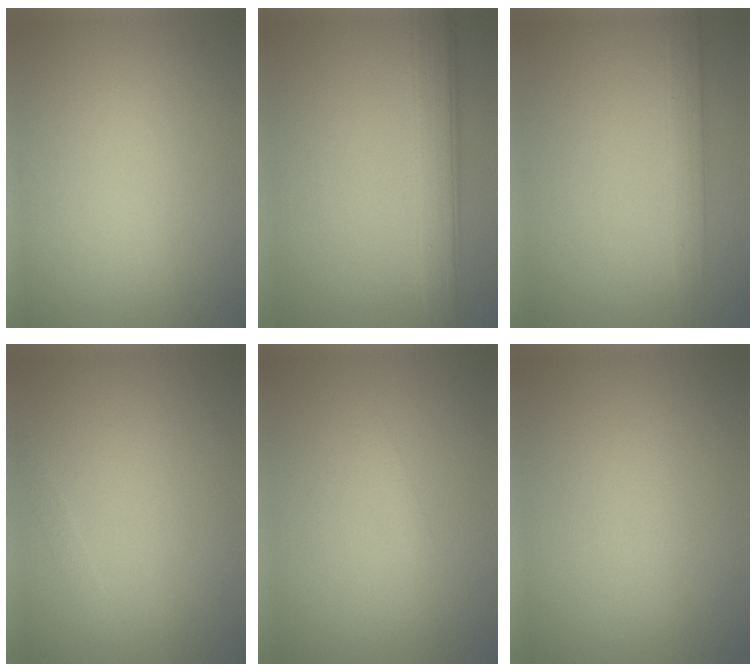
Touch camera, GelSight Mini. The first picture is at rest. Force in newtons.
{"total": 5.2, "press": 5.2, "slide": 0.1}
{"total": 2.6, "press": 2.6, "slide": 0.0}
{"total": 0.9, "press": 0.9, "slide": 0.0}
{"total": 0.6, "press": 0.6, "slide": 0.0}
{"total": 0.0}